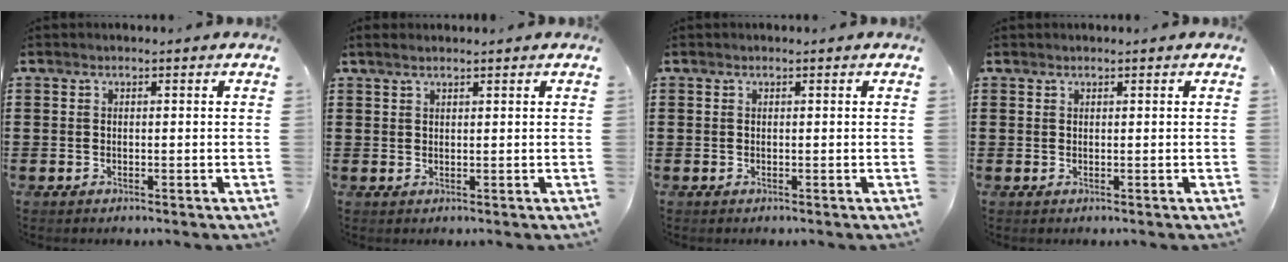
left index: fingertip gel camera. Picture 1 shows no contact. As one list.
[{"total": 1.3, "force": [1.0, 0.0, 0.8], "torque": [-0.016, 0.001, 0.019]}, {"total": 0.0}, {"total": 0.0}]